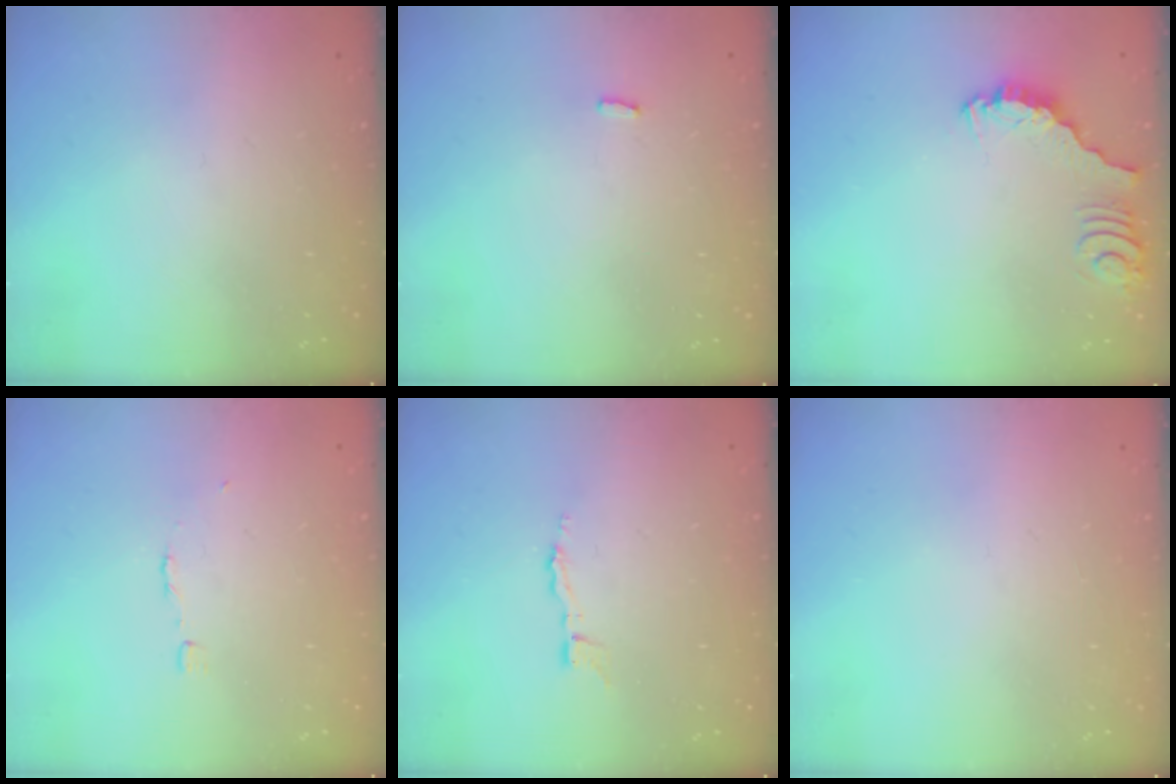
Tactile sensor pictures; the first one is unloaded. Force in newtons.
{"total": 2.6, "press": 2.6, "slide": 0.1}
{"total": 2.7, "press": 2.7, "slide": 0.1}
{"total": 2.7, "press": 2.7, "slide": 0.2}
{"total": 2.9, "press": 2.9, "slide": 0.3}
{"total": 0.0}